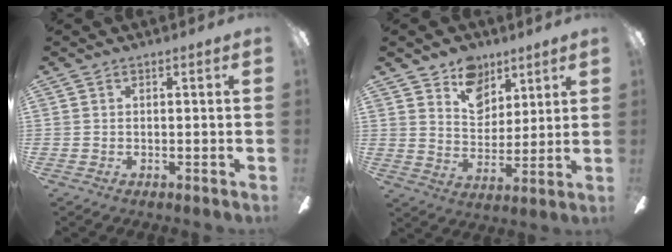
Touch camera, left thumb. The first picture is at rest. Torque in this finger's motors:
{"motor_torque": [0.04, 0.16, -0.17, -0.12, 0.02]}